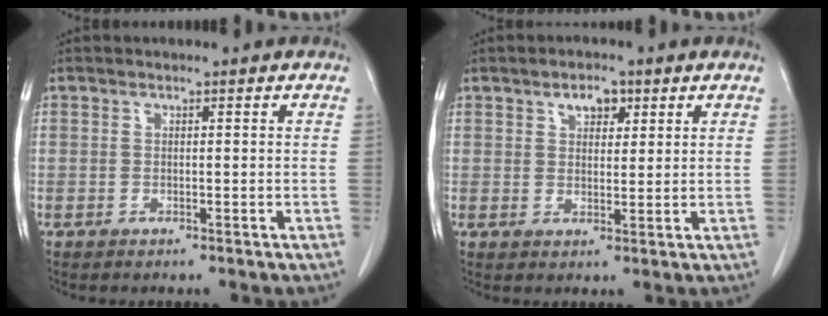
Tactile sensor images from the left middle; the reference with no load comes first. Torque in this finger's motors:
{"motor_torque": [0.29, -0.21, 0.02, 0.01]}